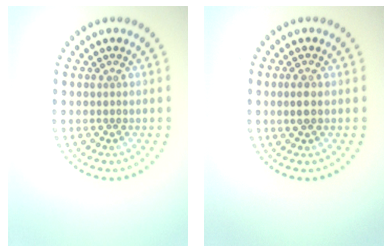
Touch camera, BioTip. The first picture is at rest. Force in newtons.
{"total": 1.5, "press": 1.4, "slide": 0.5}